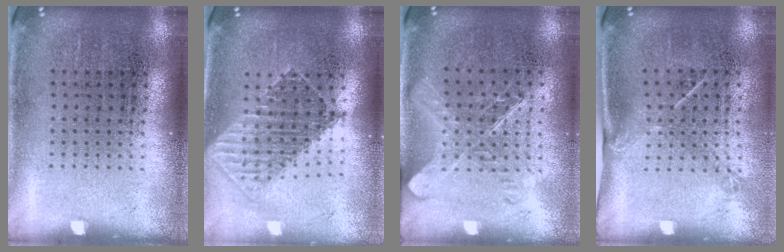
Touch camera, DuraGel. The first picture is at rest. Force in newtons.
{"total": 1.7, "press": 1.4, "slide": 0.9}
{"total": 1.5, "press": 1.3, "slide": 0.7}
{"total": 1.5, "press": 1.0, "slide": 1.1}